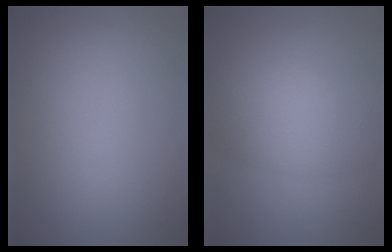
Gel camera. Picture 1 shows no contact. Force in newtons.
{"total": 5.2, "press": 5.2, "slide": 0.1}